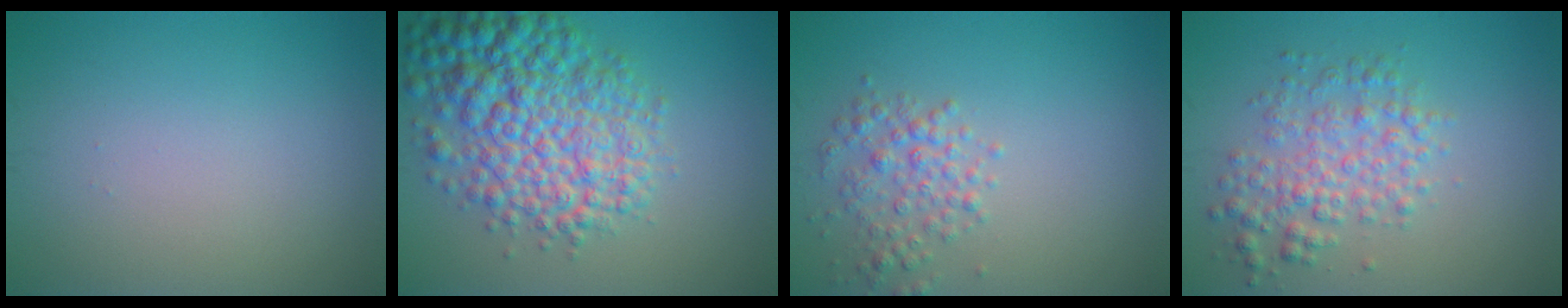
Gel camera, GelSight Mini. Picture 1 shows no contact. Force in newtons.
{"total": 9.0, "press": 9.0, "slide": 0.2}
{"total": 2.8, "press": 2.8, "slide": 0.1}
{"total": 3.8, "press": 3.8, "slide": 0.1}